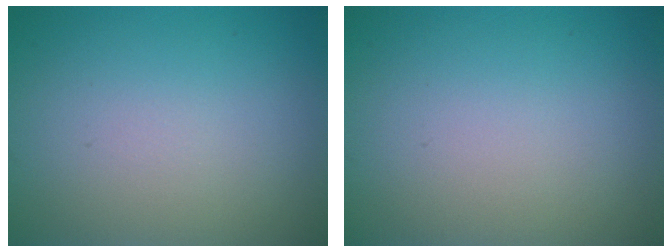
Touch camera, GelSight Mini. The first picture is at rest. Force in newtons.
{"total": 0.0}